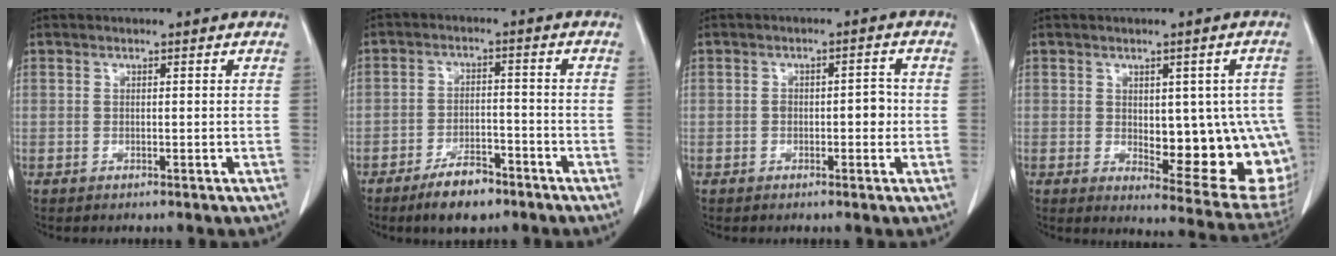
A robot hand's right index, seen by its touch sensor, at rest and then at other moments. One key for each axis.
{"total": 6.5, "fx": -4.7, "fy": 2.5, "fz": 3.7, "tx": -0.069, "ty": 0.001, "tz": -0.077}
{"total": 3.1, "fx": -0.5, "fy": 1.5, "fz": 2.6, "tx": -0.034, "ty": 0.010, "tz": -0.006}
{"total": 15.9, "fx": -1.6, "fy": 6.3, "fz": 14.5, "tx": -0.123, "ty": 0.005, "tz": 0.004}